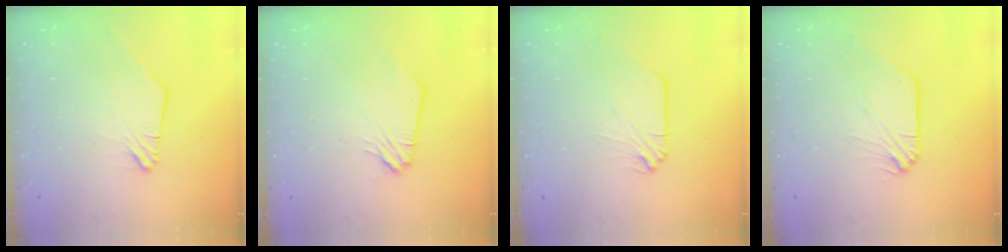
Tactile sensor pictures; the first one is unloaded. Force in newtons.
{"total": 0.0}
{"total": 0.0}
{"total": 0.0}